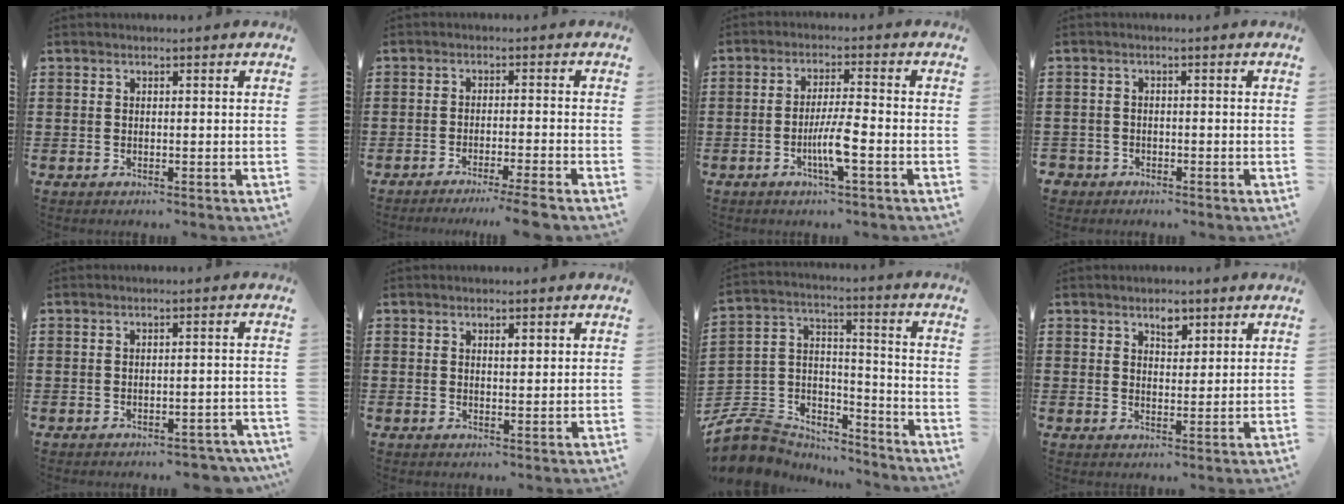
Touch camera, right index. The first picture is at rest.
{"total": 3.2, "force": [-2.8, -0.5, 1.5], "torque": [-0.024, -0.006, -0.055]}
{"total": 5.4, "force": [-2.0, 0.3, 5.0], "torque": [-0.099, -0.011, -0.039]}
{"total": 1.7, "force": [-1.4, 1.0, -0.1], "torque": [-0.005, 0.000, -0.033]}
{"total": 2.4, "force": [-2.3, 0.3, 0.8], "torque": [-0.016, 0.001, -0.046]}
{"total": 1.2, "force": [0.5, 0.3, 1.0], "torque": [-0.020, 0.002, 0.007]}
{"total": 7.0, "force": [-6.0, 3.7, 0.6], "torque": [-0.042, -0.001, -0.120]}
{"total": 3.0, "force": [2.1, 1.6, 1.5], "torque": [-0.019, -0.002, 0.034]}